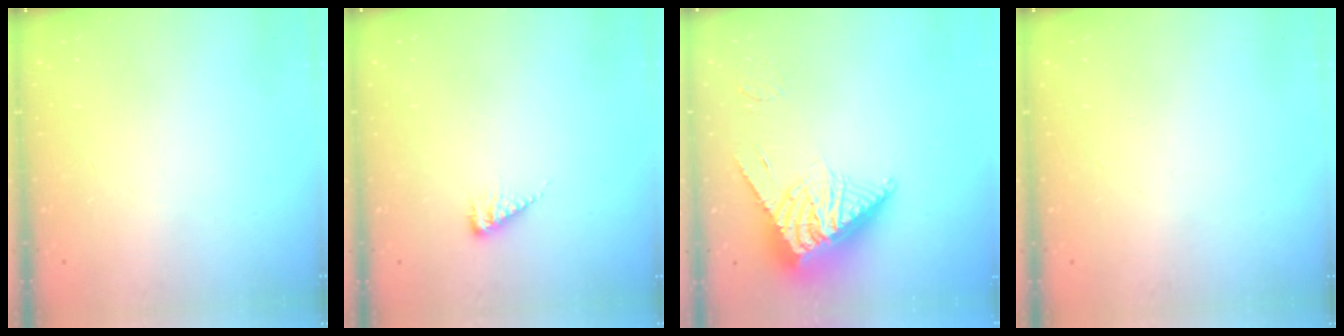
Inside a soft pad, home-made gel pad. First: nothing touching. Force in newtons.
{"total": 4.0, "press": 4.0, "slide": 0.5}
{"total": 14.4, "press": 14.3, "slide": 1.5}
{"total": 0.0}